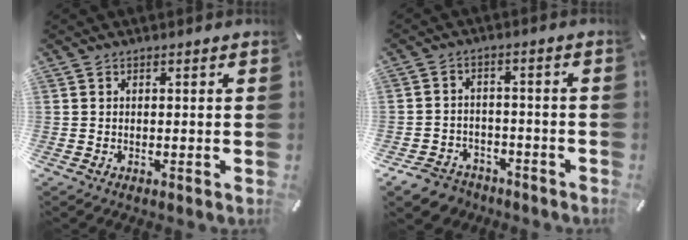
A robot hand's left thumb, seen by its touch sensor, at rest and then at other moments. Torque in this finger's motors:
{"motor_torque": [0.02, 0.12, 0.11, 0.10, 0.00]}